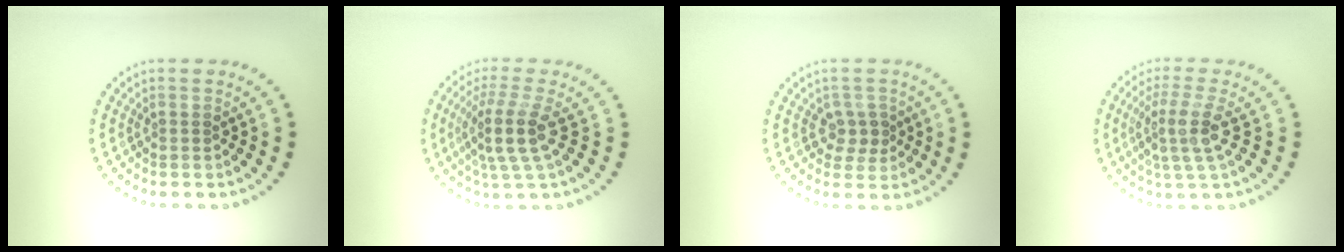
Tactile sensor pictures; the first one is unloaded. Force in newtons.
{"total": 3.8, "press": 2.8, "slide": 2.6}
{"total": 2.0, "press": 1.8, "slide": 0.9}
{"total": 3.7, "press": 2.7, "slide": 2.5}